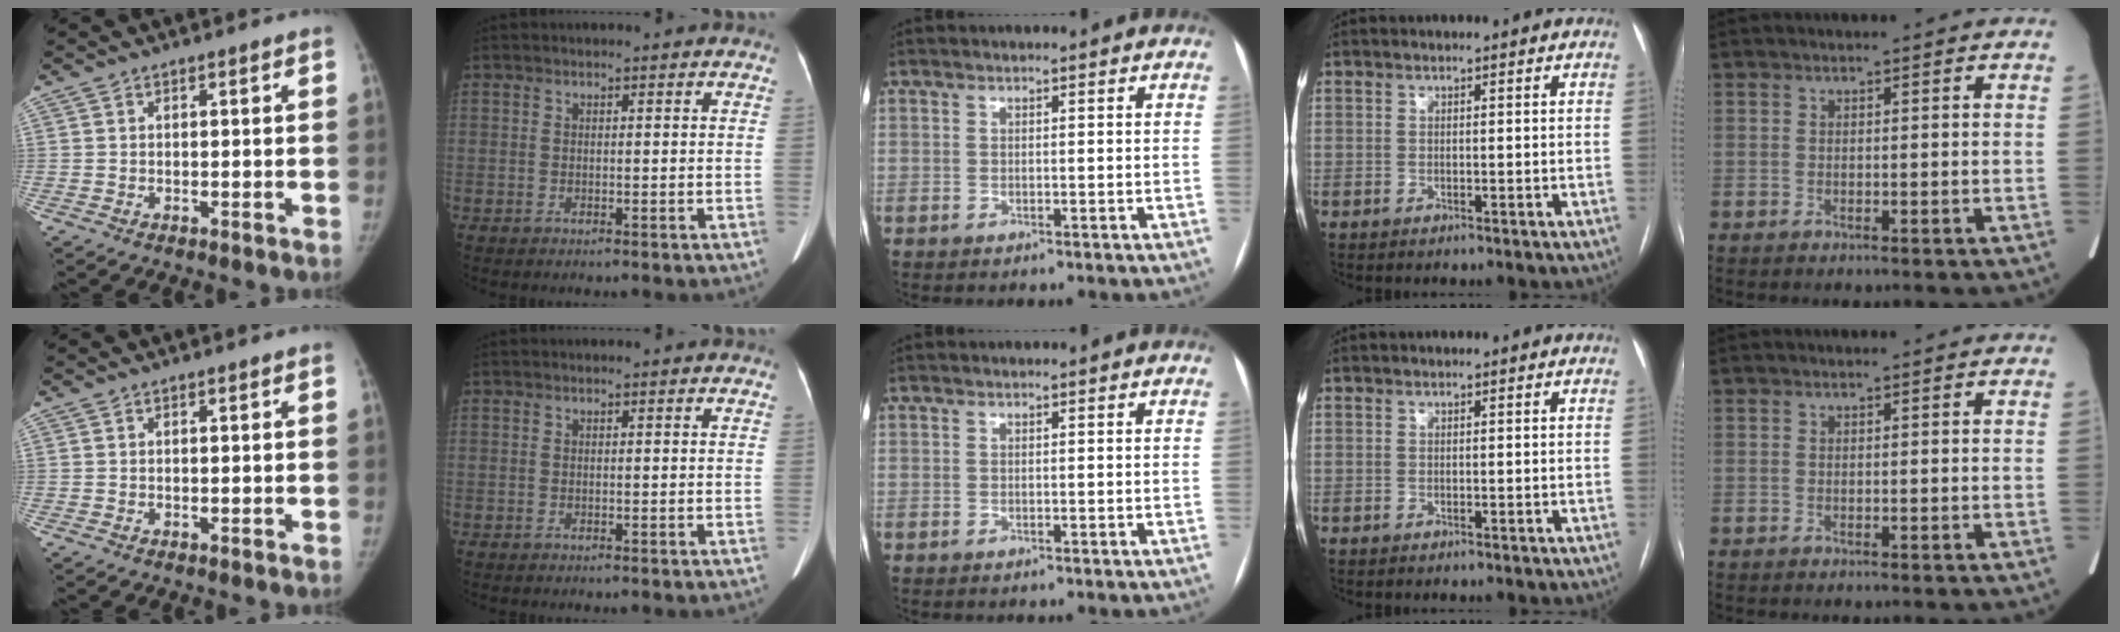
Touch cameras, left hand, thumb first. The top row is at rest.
{}